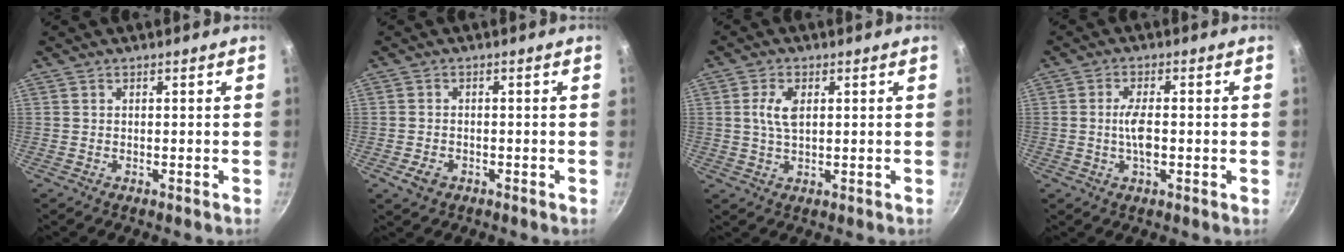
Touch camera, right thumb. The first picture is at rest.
{"total": 3.1, "force": [-1.4, 2.1, 1.7], "torque": [-0.031, 0.010, -0.025]}
{"total": 4.9, "force": [1.1, 2.7, 4.0], "torque": [-0.074, 0.000, 0.020]}
{"total": 4.9, "force": [-0.5, 1.7, 4.5], "torque": [-0.085, 0.002, -0.014]}